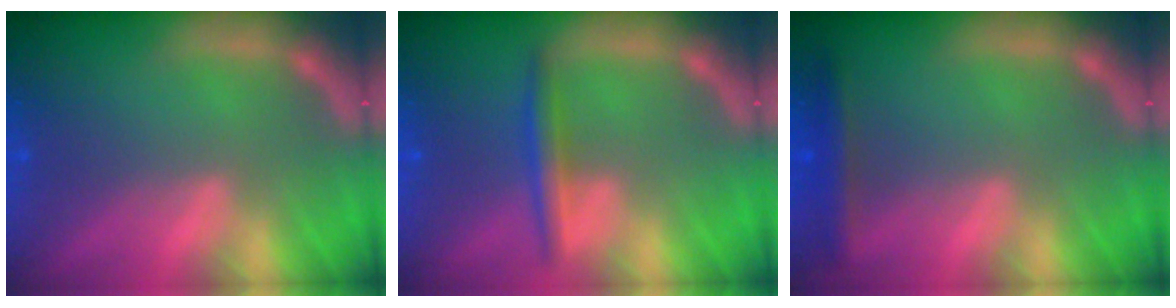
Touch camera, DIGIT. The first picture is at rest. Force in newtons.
{"total": 2.4}
{"total": 2.4}